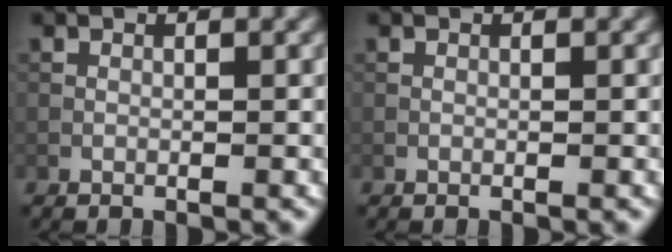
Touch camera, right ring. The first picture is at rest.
{"total": 0.0}